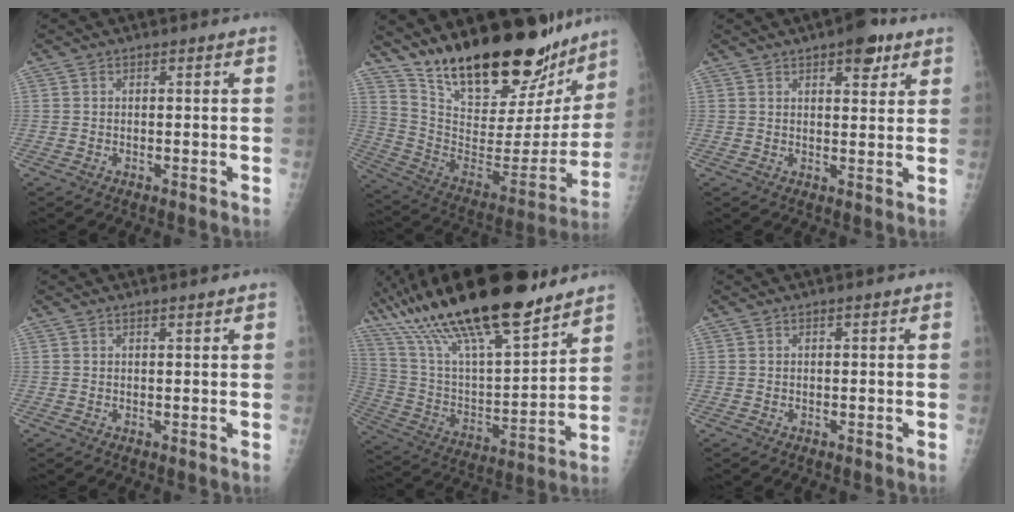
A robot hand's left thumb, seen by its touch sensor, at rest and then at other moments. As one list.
[{"total": 29.6, "force": [23.4, 10.0, 15.1], "torque": [-0.214, -0.105, 0.362]}, {"total": 6.4, "force": [3.8, 2.6, 4.4], "torque": [-0.039, -0.015, 0.045]}, {"total": 0.7, "force": [0.6, 0.0, 0.4], "torque": [-0.008, -0.004, 0.012]}, {"total": 29.2, "force": [21.2, 7.8, 18.5], "torque": [-0.312, -0.052, 0.371]}, {"total": 0.0}]